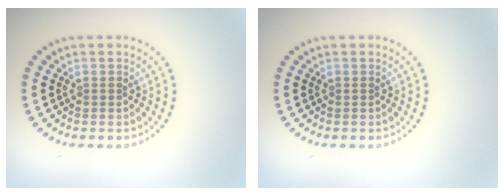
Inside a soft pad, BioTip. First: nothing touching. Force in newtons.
{"total": 0.0}